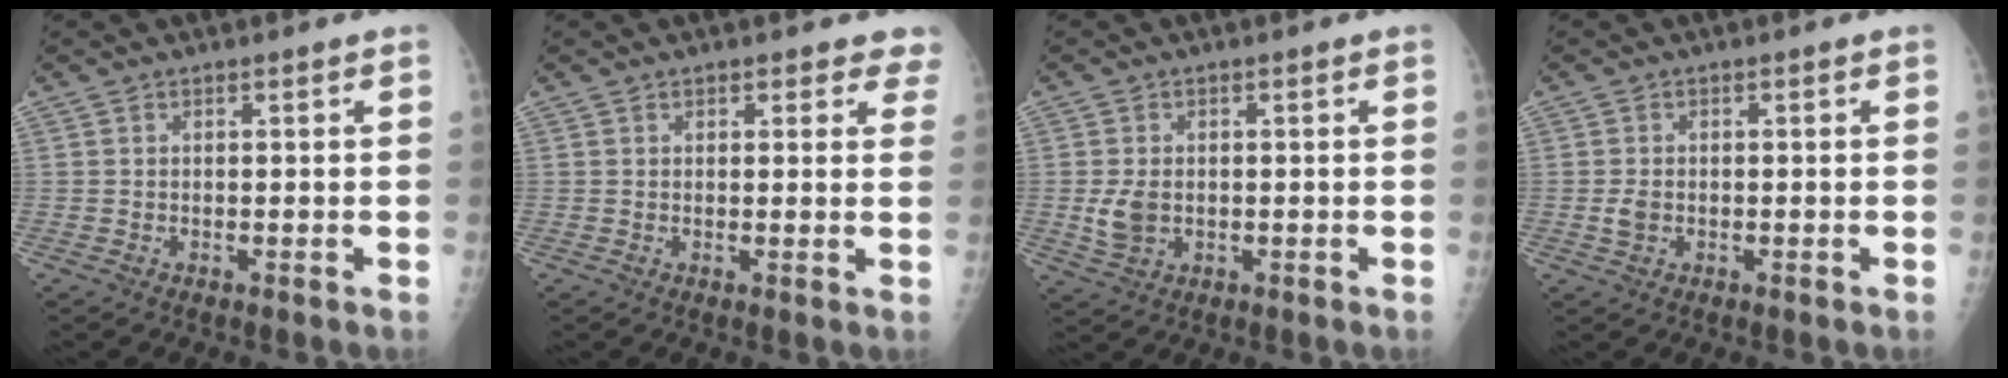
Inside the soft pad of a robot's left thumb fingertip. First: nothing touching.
{"total": 4.1, "force": [3.2, 2.2, 1.4], "torque": [0.026, -0.011, 0.028]}
{"total": 4.5, "force": [-0.4, 3.2, 3.1], "torque": [-0.060, -0.004, -0.001]}
{"total": 2.1, "force": [-0.4, 1.5, 1.4], "torque": [-0.030, 0.003, -0.007]}